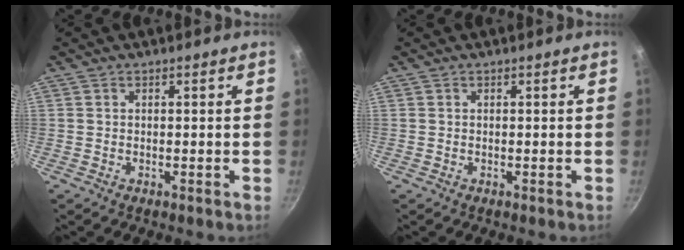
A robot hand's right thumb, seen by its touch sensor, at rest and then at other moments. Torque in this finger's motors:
{"motor_torque": [0.00, 0.00, 0.09, -0.07, 0.00]}